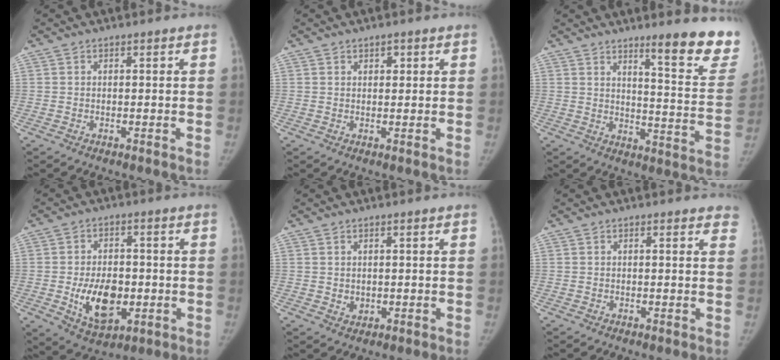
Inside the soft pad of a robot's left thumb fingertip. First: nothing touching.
{"total": 1.7, "force": [0.9, 1.1, 0.9], "torque": [-0.003, -0.003, 0.013]}
{"total": 16.0, "force": [11.6, 2.7, 10.6], "torque": [-0.098, -0.093, 0.155]}
{"total": 11.7, "force": [-2.1, 7.4, 8.9], "torque": [-0.119, -0.004, -0.022]}
{"total": 1.6, "force": [0.3, 1.4, 0.8], "torque": [-0.011, -0.004, 0.012]}
{"total": 2.9, "force": [2.4, 0.9, 1.4], "torque": [0.002, -0.003, 0.014]}